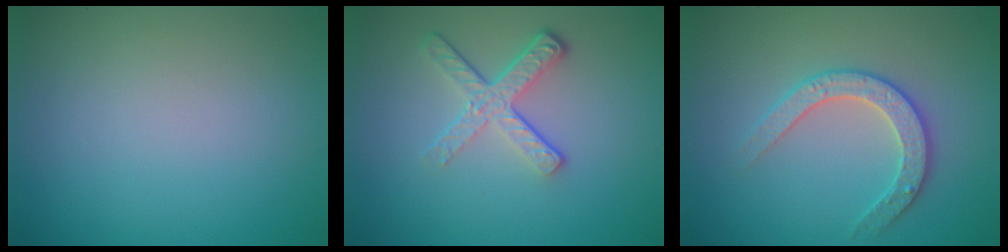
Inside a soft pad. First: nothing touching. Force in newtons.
{"total": 3.9, "press": 2.6, "slide": 2.9}
{"total": 2.8, "press": 2.8, "slide": 0.3}